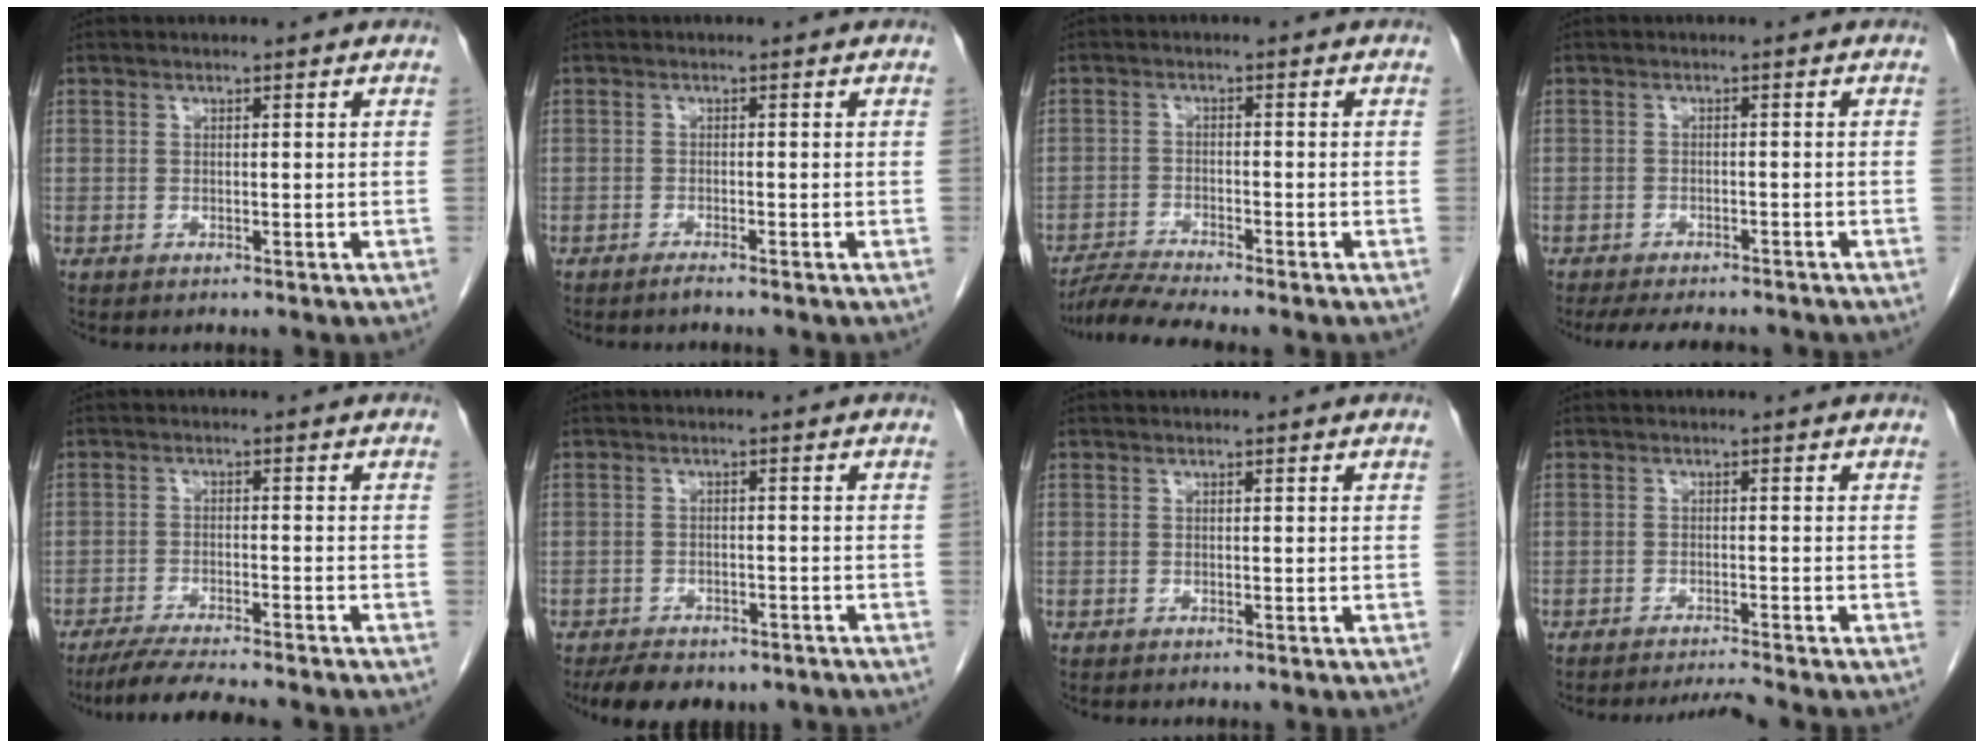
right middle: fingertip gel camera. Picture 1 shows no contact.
{"total": 1.1, "force": [-0.9, -0.2, 0.5], "torque": [-0.012, -0.001, -0.017]}
{"total": 4.7, "force": [-4.3, -1.3, 1.3], "torque": [-0.030, -0.019, -0.084]}
{"total": 9.4, "force": [-8.2, 2.7, 3.7], "torque": [-0.057, -0.007, -0.109]}
{"total": 9.3, "force": [-8.1, 0.2, 4.5], "torque": [-0.068, -0.021, -0.128]}
{"total": 9.3, "force": [-7.2, 4.2, 4.2], "torque": [-0.061, -0.001, -0.097]}
{"total": 0.0}
{"total": 2.8, "force": [-2.4, -1.5, 0.1], "torque": [-0.005, -0.012, -0.040]}